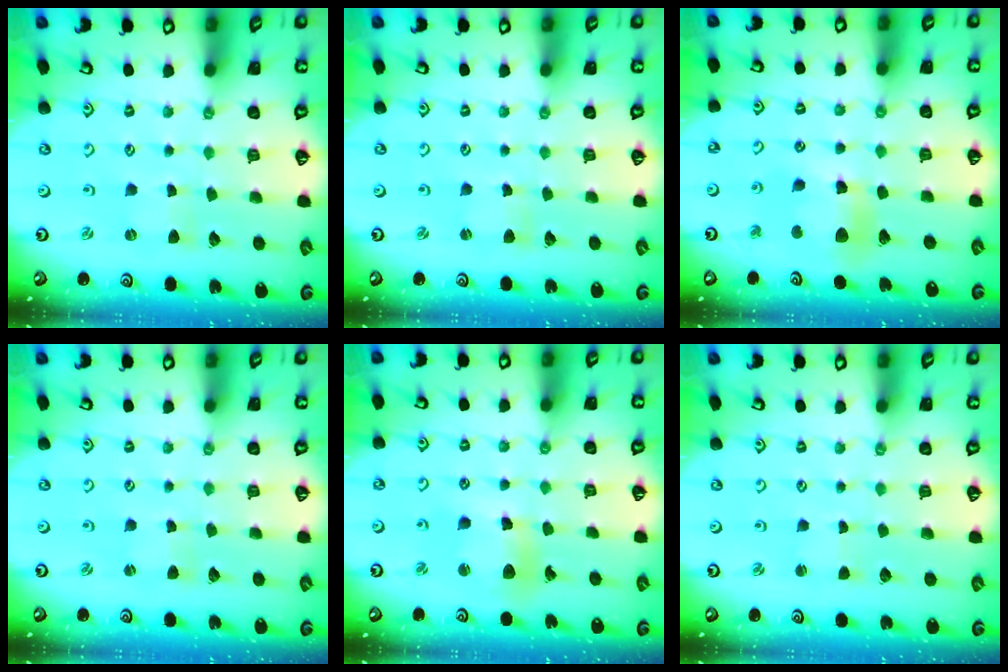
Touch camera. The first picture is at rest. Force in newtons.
{"total": 1.6, "press": 1.6, "slide": 0.2}
{"total": 10.5, "press": 10.4, "slide": 1.4}
{"total": 1.0, "press": 0.9, "slide": 0.2}
{"total": 10.2, "press": 10.1, "slide": 1.6}
{"total": 0.9, "press": 0.9, "slide": 0.1}